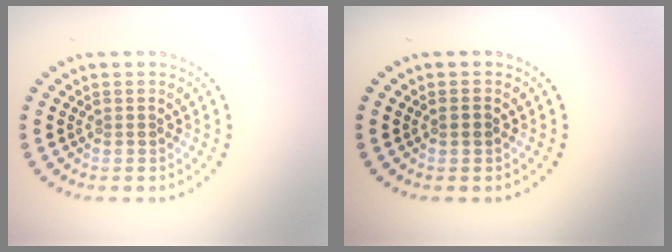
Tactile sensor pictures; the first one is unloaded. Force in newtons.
{"total": 0.8, "press": 0.7, "slide": 0.4}